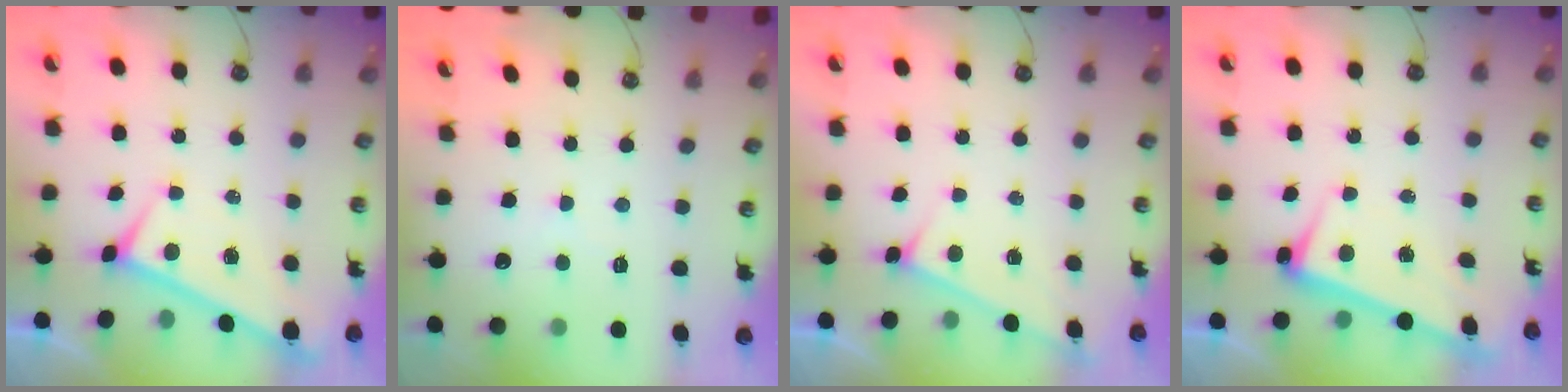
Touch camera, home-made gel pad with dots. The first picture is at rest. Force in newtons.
{"total": 0.8, "press": 0.8, "slide": 0.2}
{"total": 4.7, "press": 4.7, "slide": 0.2}
{"total": 2.6, "press": 2.5, "slide": 0.7}